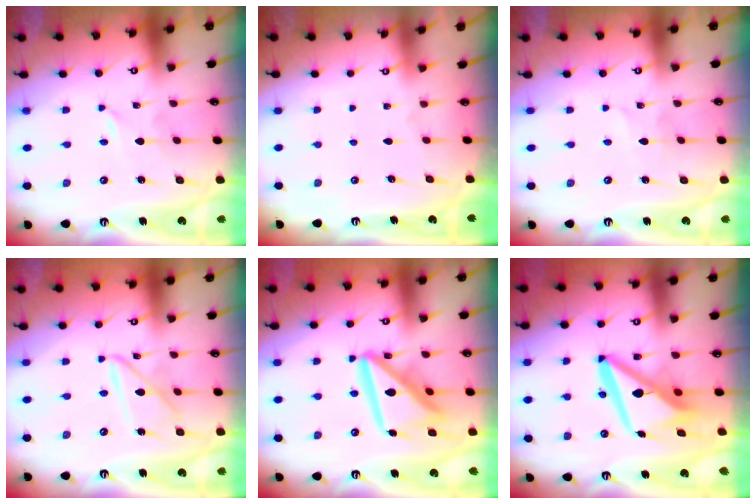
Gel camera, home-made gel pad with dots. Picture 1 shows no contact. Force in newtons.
{"total": 0.0}
{"total": 1.7, "press": 1.6, "slide": 0.2}
{"total": 9.3, "press": 9.2, "slide": 0.8}
{"total": 17.8, "press": 17.7, "slide": 2.1}
{"total": 12.5, "press": 12.5, "slide": 1.2}